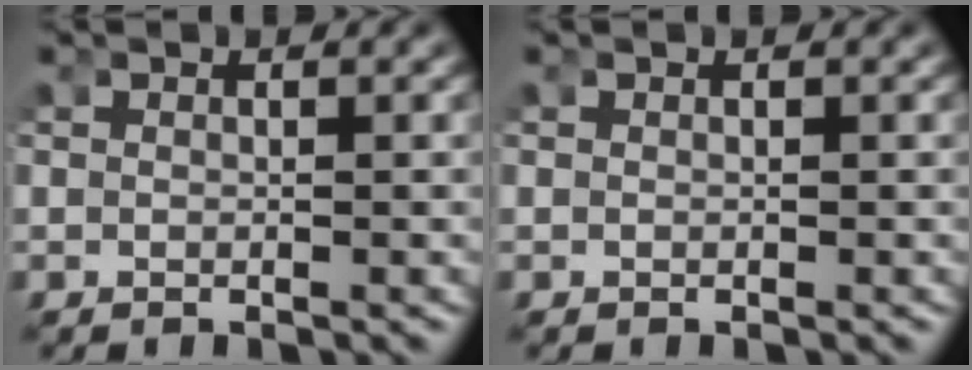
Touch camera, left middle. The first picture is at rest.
{"total": 0.0}